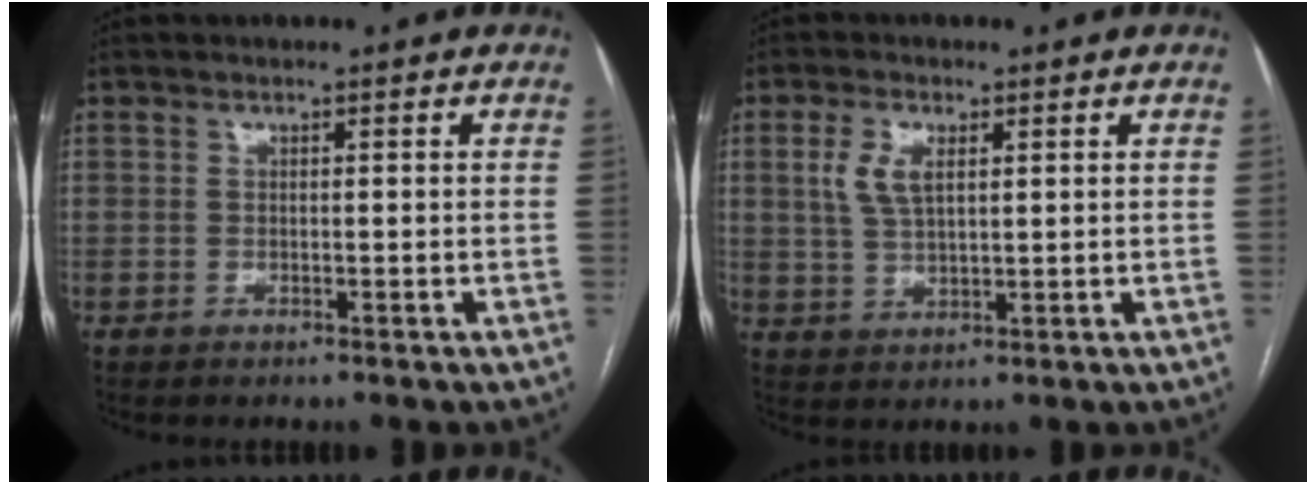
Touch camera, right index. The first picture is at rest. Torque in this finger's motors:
{"motor_torque": [0.53, 0.40, 0.11, 0.03]}